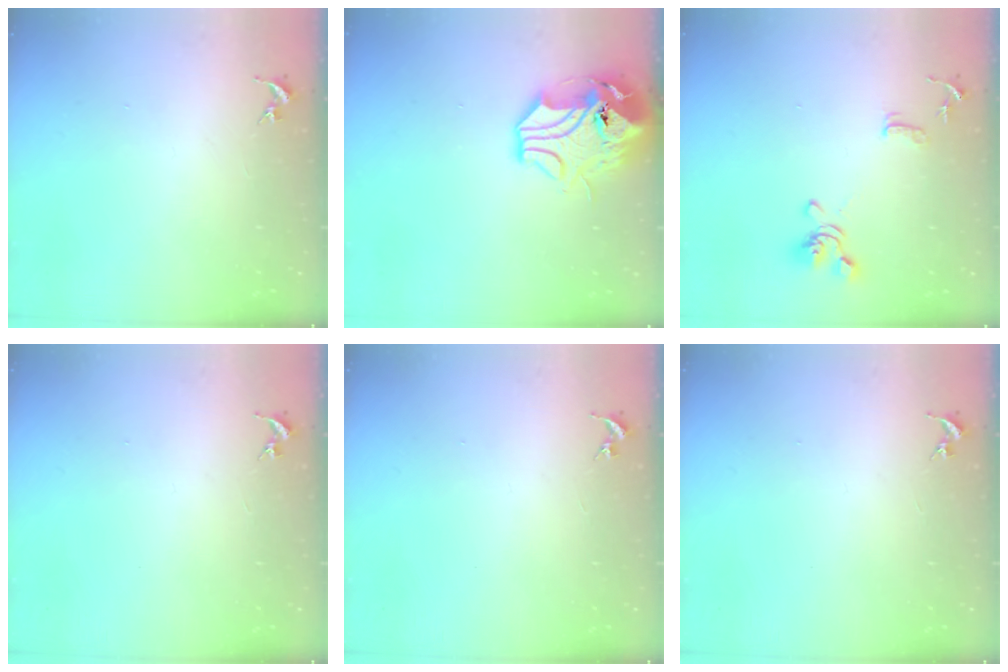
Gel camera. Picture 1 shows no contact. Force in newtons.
{"total": 13.8, "press": 13.6, "slide": 2.0}
{"total": 11.5, "press": 11.4, "slide": 1.6}
{"total": 0.0}
{"total": 0.0}
{"total": 0.0}